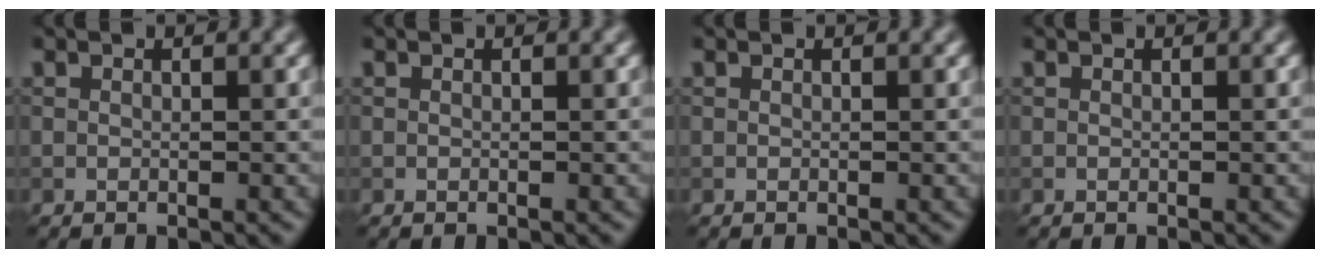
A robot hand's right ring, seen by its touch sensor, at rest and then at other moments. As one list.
[{"total": 0.0}, {"total": 0.0}, {"total": 0.0}]